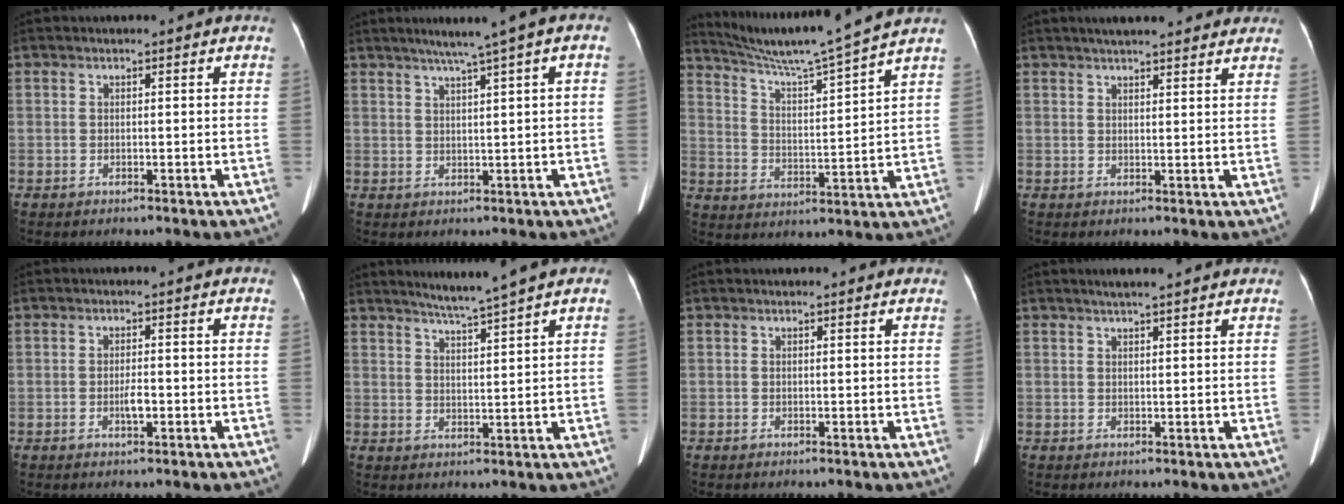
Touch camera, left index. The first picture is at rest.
{"total": 6.5, "force": [3.3, -0.4, 5.6], "torque": [-0.083, 0.025, 0.050]}
{"total": 13.9, "force": [12.5, -2.5, 5.6], "torque": [-0.104, -0.017, 0.199]}
{"total": 12.3, "force": [10.7, 2.4, 5.7], "torque": [-0.062, 0.028, 0.129]}
{"total": 2.0, "force": [-0.9, 0.5, 1.8], "torque": [-0.034, -0.004, -0.014]}
{"total": 5.2, "force": [4.3, -1.4, 2.5], "torque": [-0.045, -0.004, 0.078]}
{"total": 1.8, "force": [1.6, 0.5, 0.6], "torque": [-0.013, 0.014, 0.015]}
{"total": 5.5, "force": [4.7, 0.3, 2.9], "torque": [-0.041, 0.023, 0.064]}